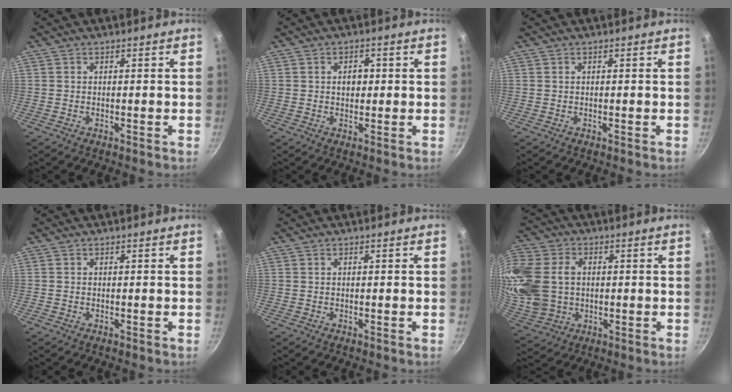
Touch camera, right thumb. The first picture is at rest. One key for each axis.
{"total": 3.0, "fx": 0.4, "fy": 2.2, "fz": 2.1, "tx": -0.016, "ty": 0.003, "tz": 0.004}
{"total": 0.0}
{"total": 0.0}
{"total": 0.0}
{"total": 24.7, "fx": 1.7, "fy": 19.3, "fz": 15.4, "tx": -0.409, "ty": 0.033, "tz": 0.049}